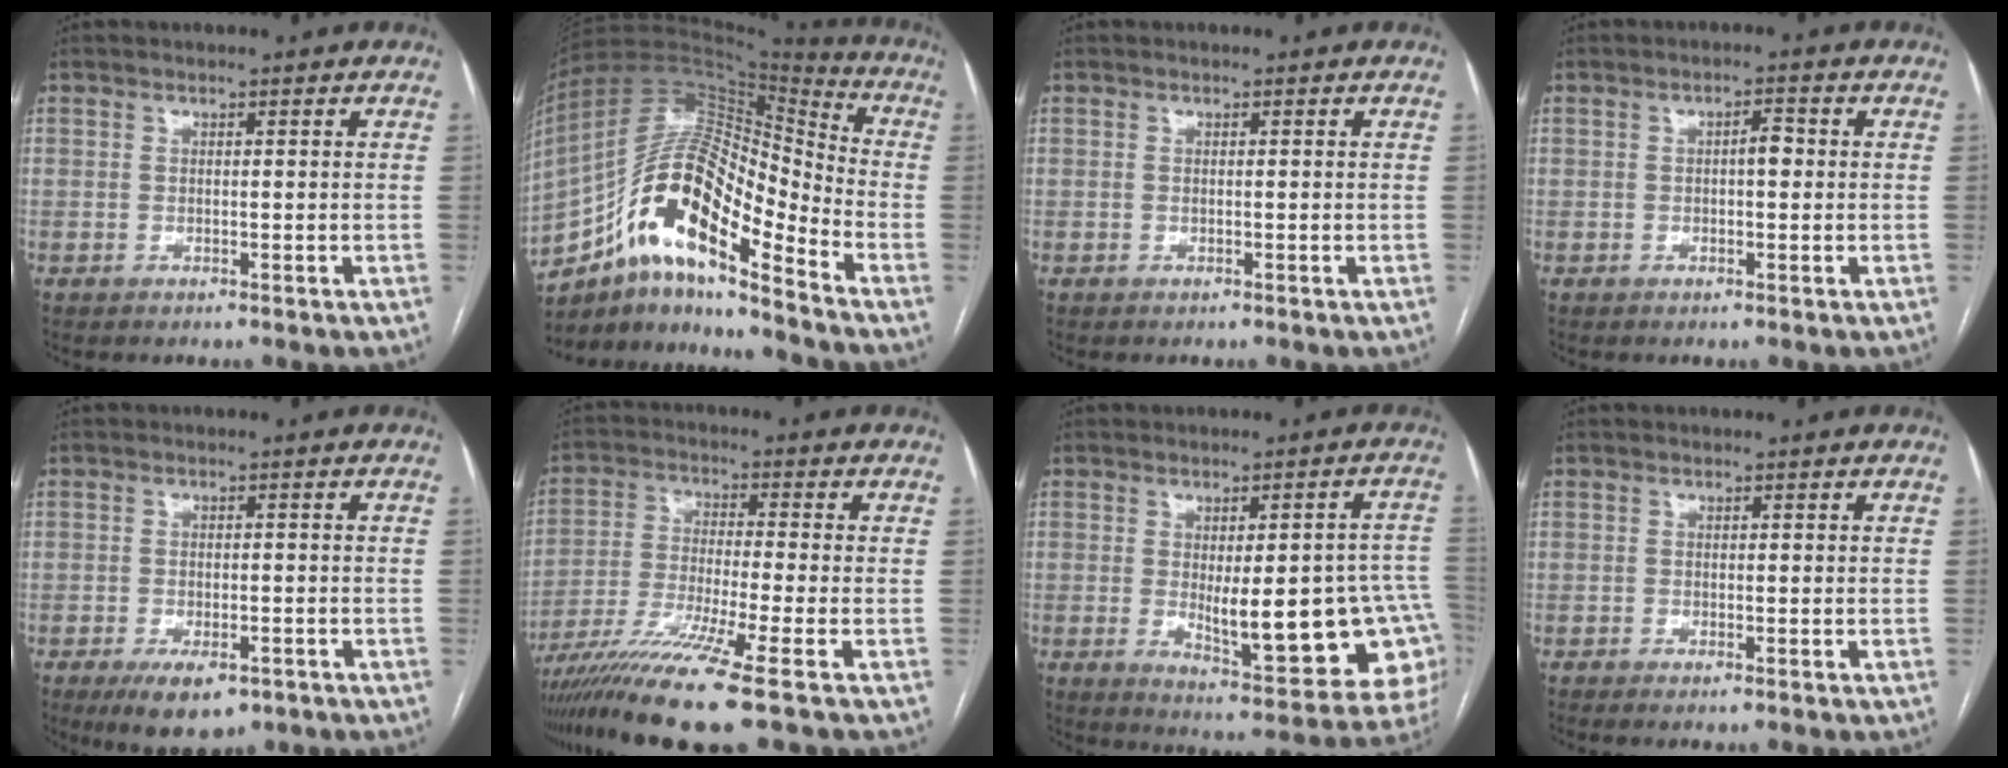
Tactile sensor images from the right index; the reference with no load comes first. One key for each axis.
{"total": 19.0, "fx": -10.3, "fy": 4.9, "fz": 15.2, "tx": -0.293, "ty": 0.027, "tz": -0.177}
{"total": 0.0}
{"total": 2.3, "fx": 0.0, "fy": 0.8, "fz": 2.1, "tx": -0.030, "ty": 0.007, "tz": -0.002}
{"total": 6.8, "fx": -4.2, "fy": 2.9, "fz": 4.5, "tx": -0.071, "ty": -0.007, "tz": -0.059}
{"total": 12.5, "fx": -8.9, "fy": -2.1, "fz": 8.6, "tx": -0.163, "ty": -0.032, "tz": -0.157}
{"total": 18.8, "fx": -3.0, "fy": 5.3, "fz": 17.7, "tx": -0.146, "ty": 0.014, "tz": -0.013}
{"total": 0.8, "fx": -0.5, "fy": -0.1, "fz": 0.6, "tx": -0.013, "ty": -0.001, "tz": -0.010}